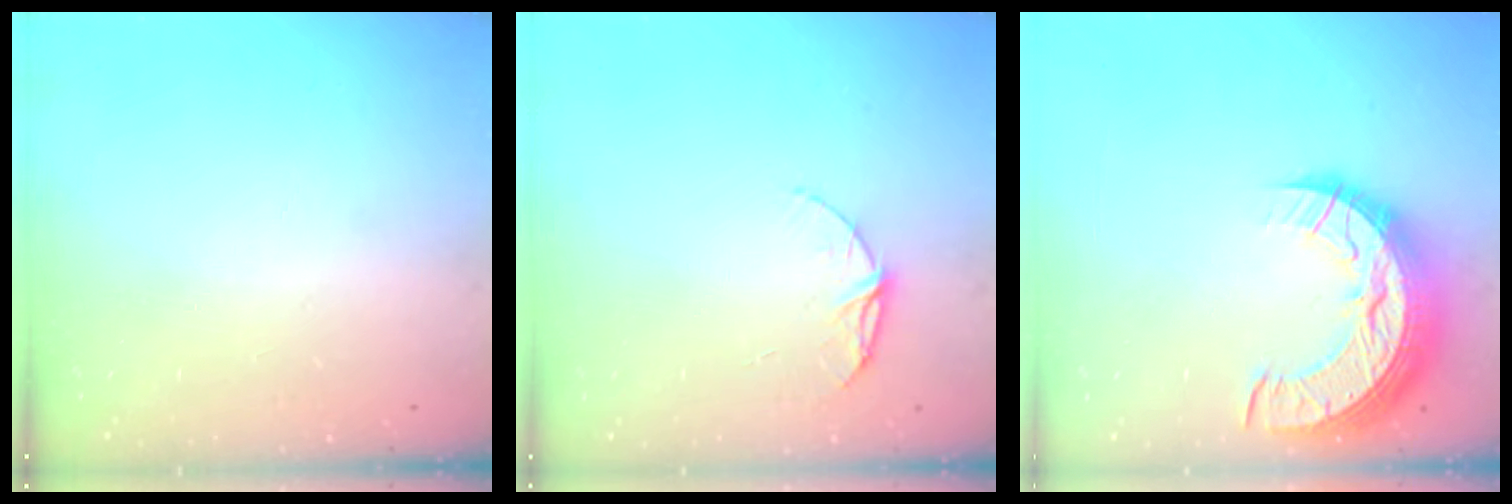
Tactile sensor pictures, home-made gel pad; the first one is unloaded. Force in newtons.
{"total": 7.6, "press": 7.6, "slide": 0.6}
{"total": 15.0, "press": 15.0, "slide": 1.0}